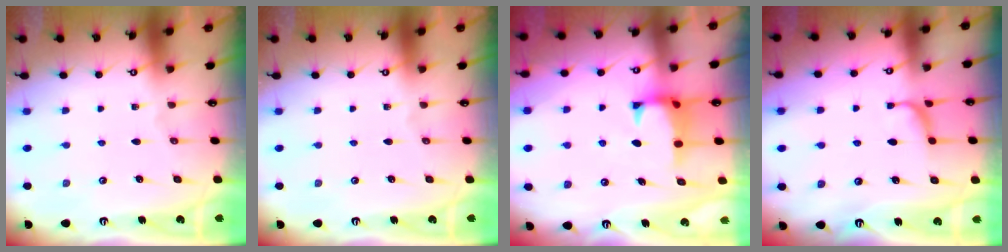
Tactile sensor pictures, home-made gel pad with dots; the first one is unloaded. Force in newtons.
{"total": 0.0}
{"total": 0.8, "press": 0.1, "slide": 0.8}
{"total": 1.7, "press": 1.6, "slide": 0.5}